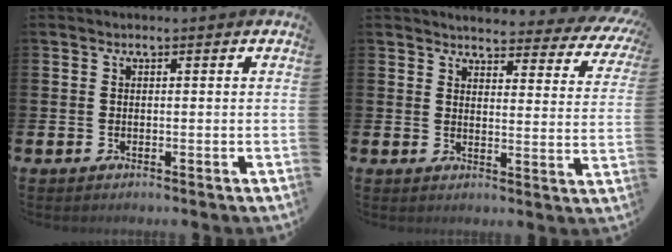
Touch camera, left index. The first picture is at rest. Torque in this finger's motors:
{"motor_torque": [1.07, -1.07, 0.24, 0.03]}